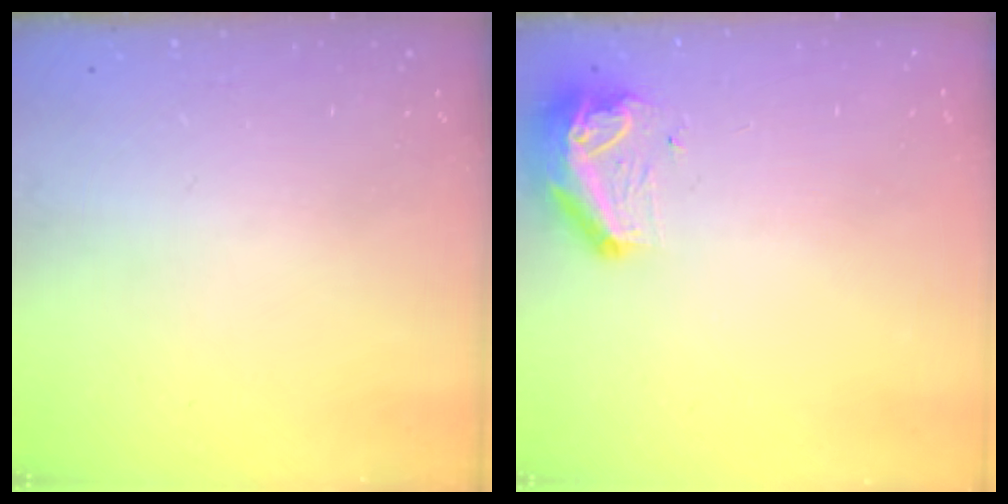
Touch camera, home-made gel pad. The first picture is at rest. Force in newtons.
{"total": 9.3, "press": 9.2, "slide": 1.6}